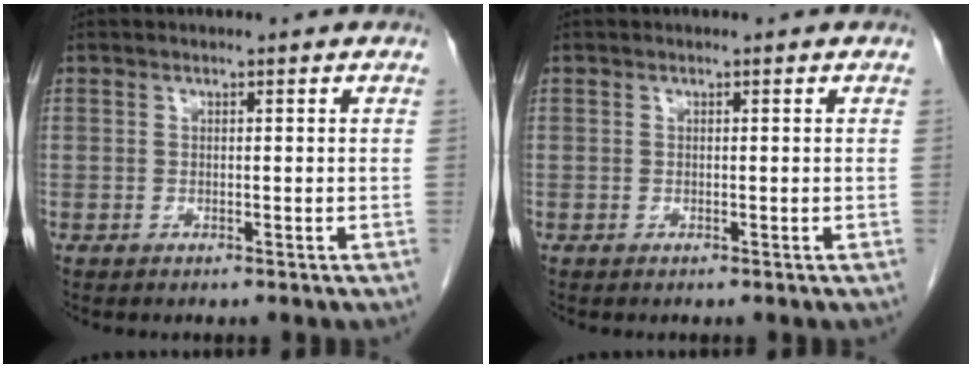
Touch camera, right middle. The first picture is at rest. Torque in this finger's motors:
{"motor_torque": [0.00, 0.00, 0.04, 0.00]}